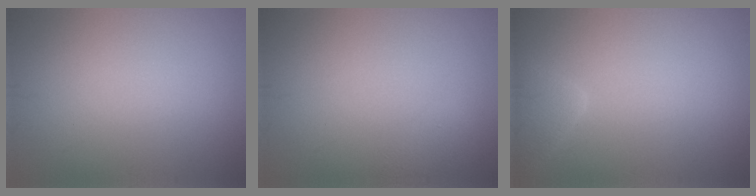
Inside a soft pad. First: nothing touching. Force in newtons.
{"total": 1.2, "press": 1.2, "slide": 0.1}
{"total": 2.3, "press": 2.3, "slide": 0.2}